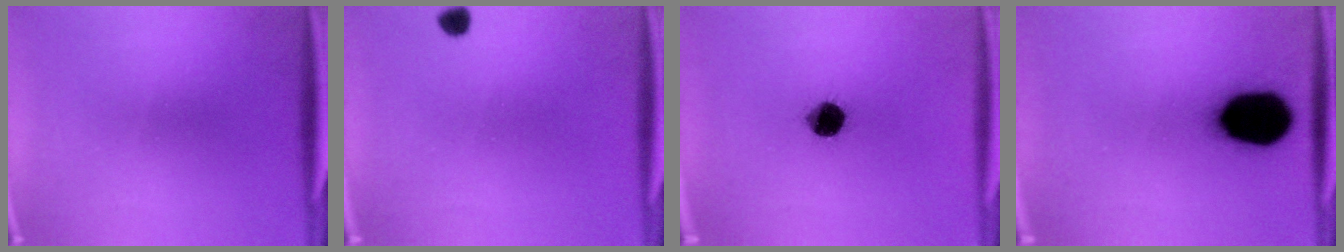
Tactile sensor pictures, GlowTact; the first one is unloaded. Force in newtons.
{"total": 1.7}
{"total": 7.3}
{"total": 18.7}